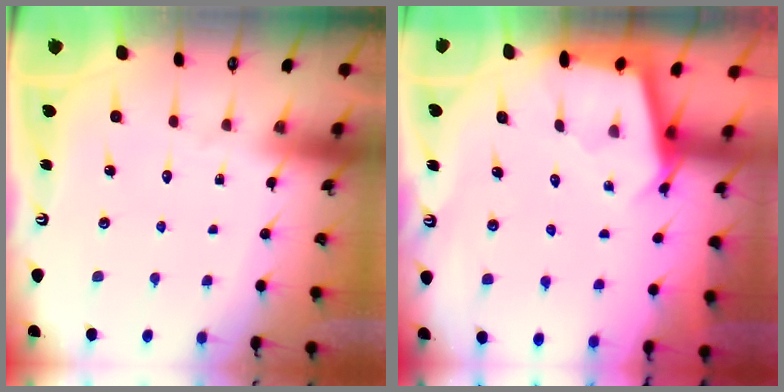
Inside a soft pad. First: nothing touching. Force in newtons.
{"total": 2.5, "press": 2.5, "slide": 0.4}